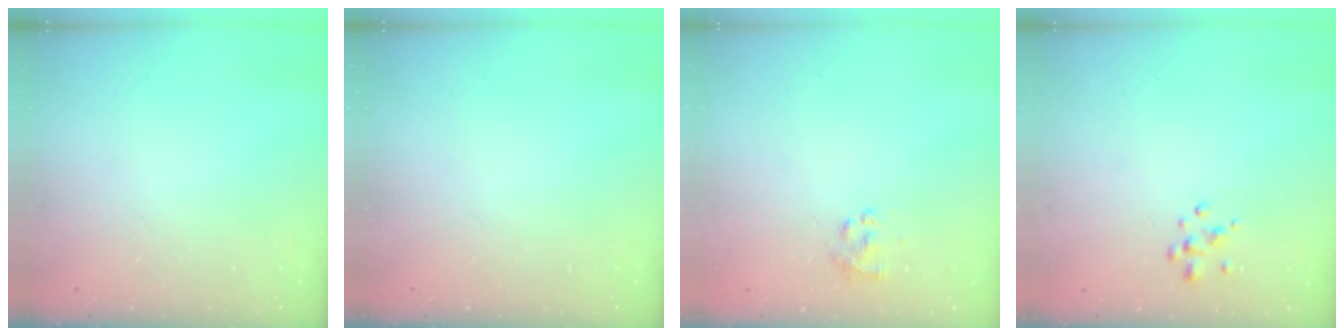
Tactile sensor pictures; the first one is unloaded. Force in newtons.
{"total": 0.0}
{"total": 1.4, "press": 1.3, "slide": 0.6}
{"total": 2.2, "press": 2.1, "slide": 0.4}